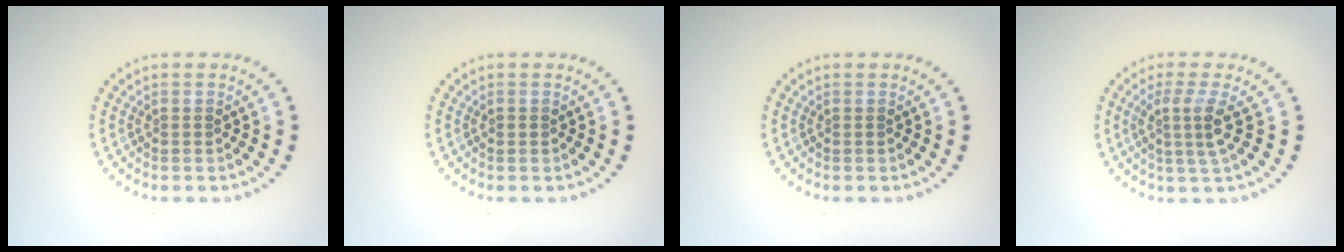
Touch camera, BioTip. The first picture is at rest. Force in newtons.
{"total": 0.6, "press": 0.6, "slide": 0.1}
{"total": 0.0}
{"total": 3.0, "press": 2.1, "slide": 2.1}